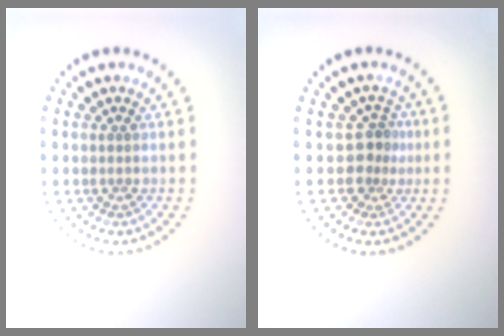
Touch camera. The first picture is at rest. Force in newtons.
{"total": 2.4, "press": 1.9, "slide": 1.5}